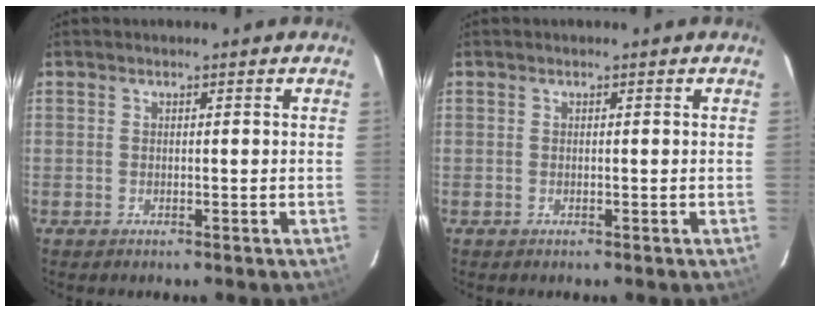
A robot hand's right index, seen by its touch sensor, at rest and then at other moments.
{"total": 0.0}